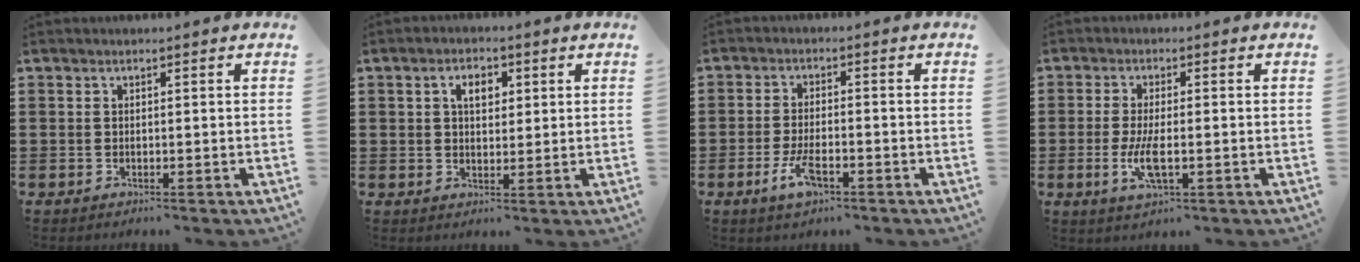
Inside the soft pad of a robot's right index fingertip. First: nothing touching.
{"total": 3.4, "force": [1.0, 2.1, 2.4], "torque": [-0.039, 0.006, 0.012]}
{"total": 5.1, "force": [-2.3, 1.9, 4.1], "torque": [-0.094, -0.007, -0.047]}
{"total": 5.5, "force": [-1.3, 1.7, 5.0], "torque": [-0.112, -0.010, -0.028]}